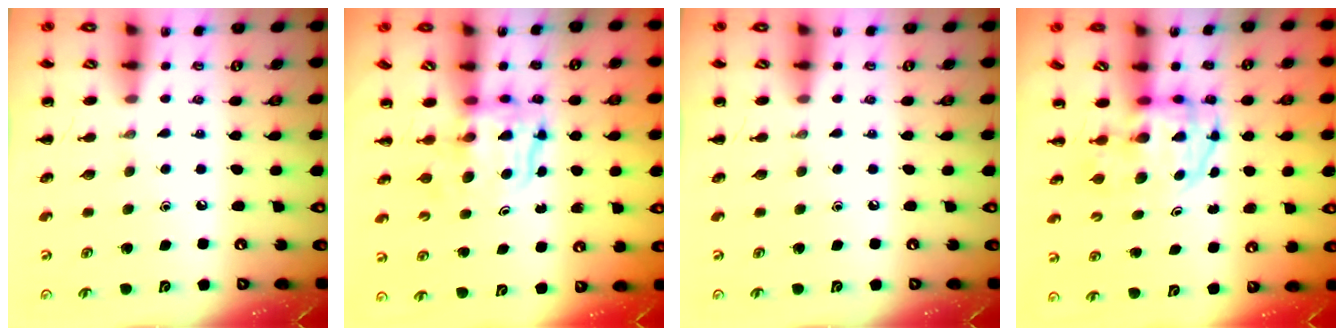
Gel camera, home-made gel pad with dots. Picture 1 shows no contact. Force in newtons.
{"total": 3.6, "press": 3.6, "slide": 0.4}
{"total": 0.0}
{"total": 3.7, "press": 3.7, "slide": 0.7}